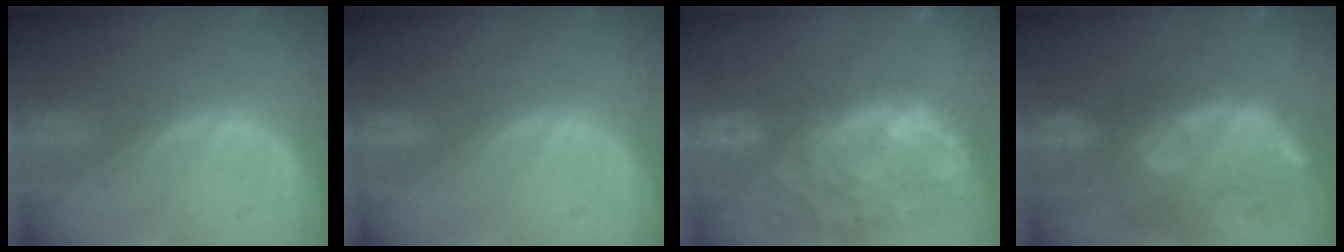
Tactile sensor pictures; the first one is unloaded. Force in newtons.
{"total": 0.0}
{"total": 13.2, "press": 11.6, "slide": 6.2}
{"total": 12.6, "press": 11.3, "slide": 5.7}